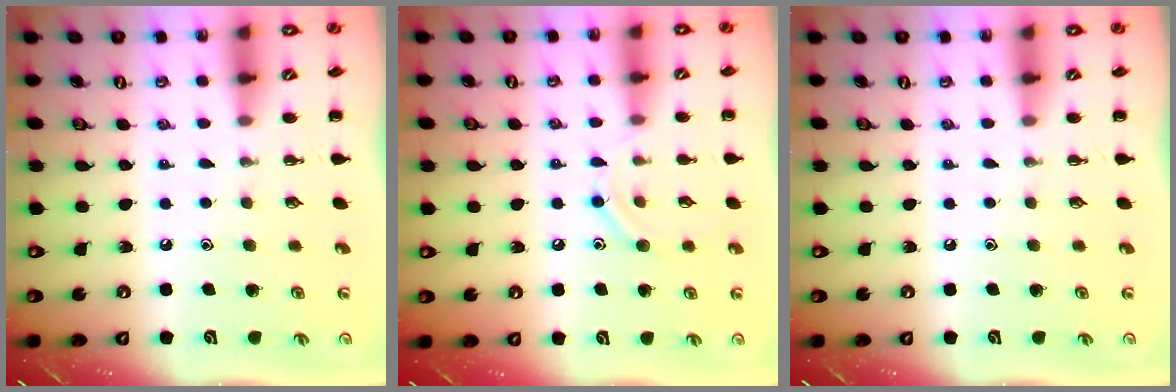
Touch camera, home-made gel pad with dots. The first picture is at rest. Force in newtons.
{"total": 8.3, "press": 8.2, "slide": 1.2}
{"total": 0.0}